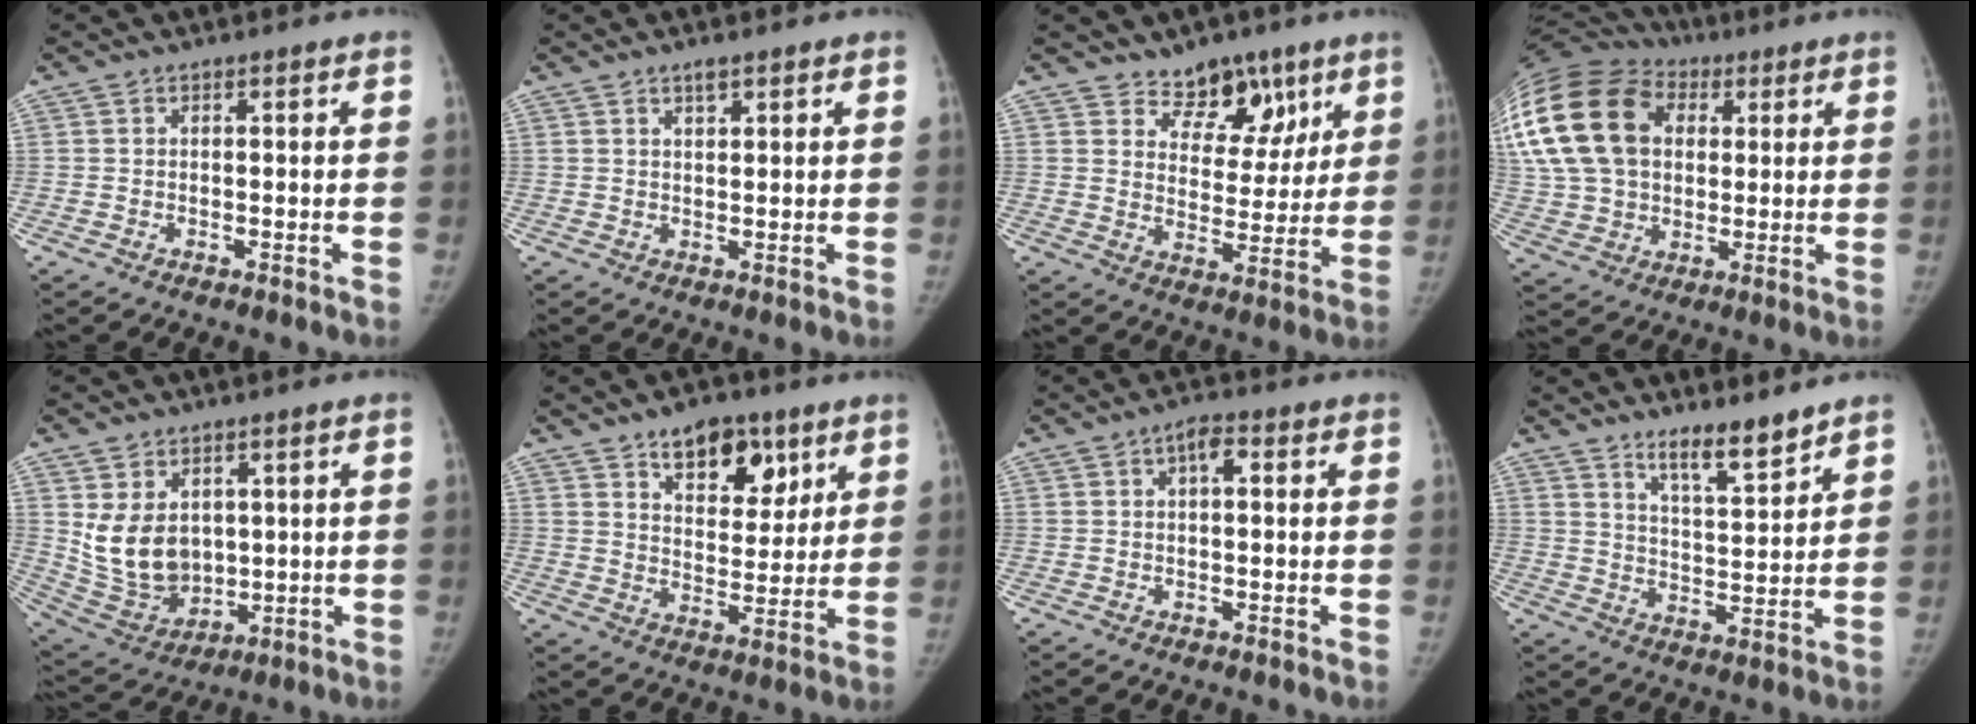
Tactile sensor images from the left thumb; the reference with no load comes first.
{"total": 2.0, "force": [1.4, 0.7, 1.2], "torque": [-0.016, -0.009, 0.026]}
{"total": 10.5, "force": [7.2, 6.7, 3.5], "torque": [-0.001, -0.040, 0.114]}
{"total": 33.1, "force": [8.7, 24.5, 20.6], "torque": [-0.498, 0.082, 0.174]}
{"total": 11.8, "force": [2.4, 8.8, 7.4], "torque": [-0.104, -0.022, 0.078]}
{"total": 12.6, "force": [7.5, 7.0, 7.3], "torque": [-0.064, -0.041, 0.119]}
{"total": 3.3, "force": [0.9, 1.5, 2.8], "torque": [-0.038, 0.008, 0.009]}
{"total": 8.1, "force": [6.6, 1.6, 4.4], "torque": [-0.062, -0.059, 0.118]}